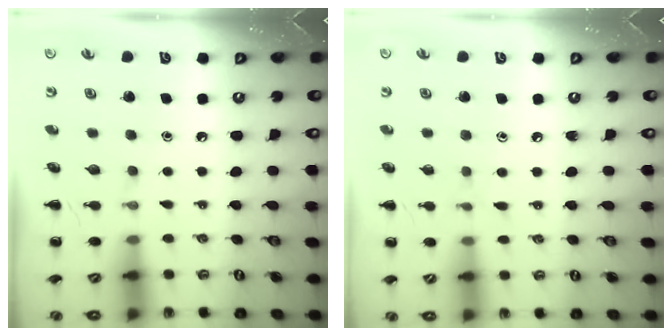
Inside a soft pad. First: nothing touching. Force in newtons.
{"total": 4.2, "press": 3.8, "slide": 1.8}